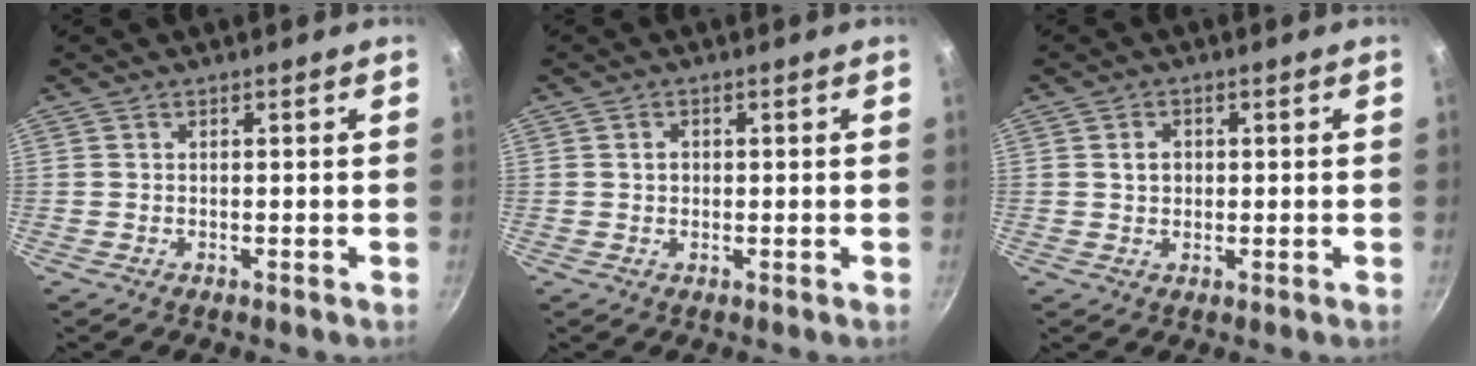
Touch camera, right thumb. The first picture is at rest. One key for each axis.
{"total": 1.6, "fx": 0.2, "fy": 1.4, "fz": 0.8, "tx": -0.009, "ty": 0.005, "tz": 0.002}
{"total": 2.7, "fx": 0.4, "fy": 2.2, "fz": 1.5, "tx": -0.014, "ty": 0.005, "tz": 0.005}